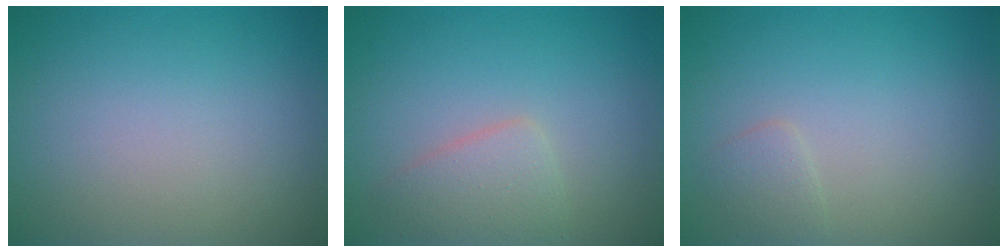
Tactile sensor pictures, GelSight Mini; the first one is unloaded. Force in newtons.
{"total": 2.4, "press": 2.4, "slide": 0.1}
{"total": 1.2, "press": 1.2, "slide": 0.1}